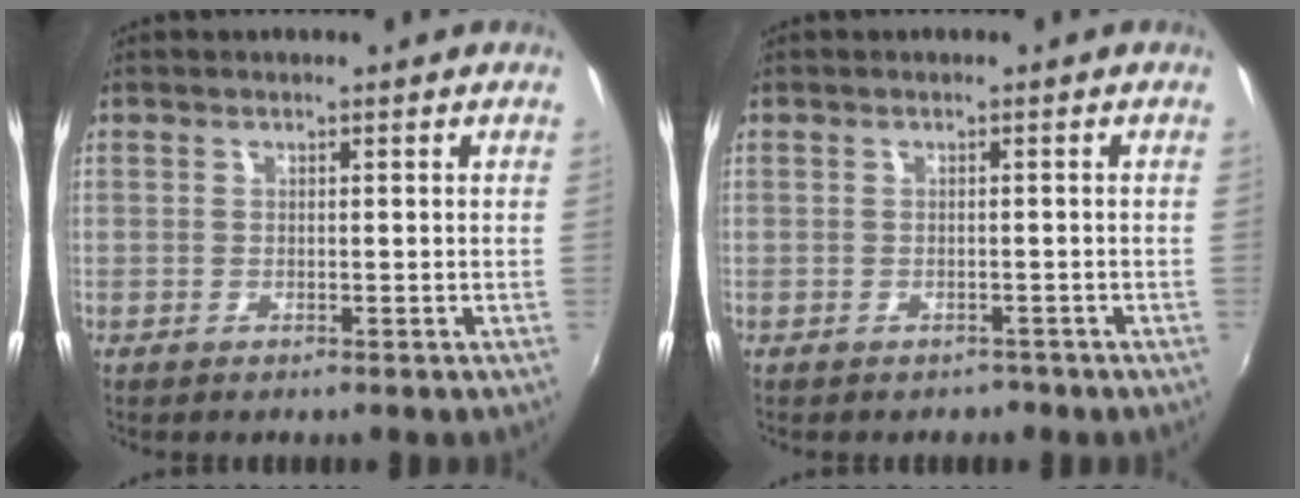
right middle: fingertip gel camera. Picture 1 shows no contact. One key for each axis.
{"total": 1.9, "fx": -1.4, "fy": 1.3, "fz": 0.1, "tx": -0.005, "ty": -0.003, "tz": -0.016}